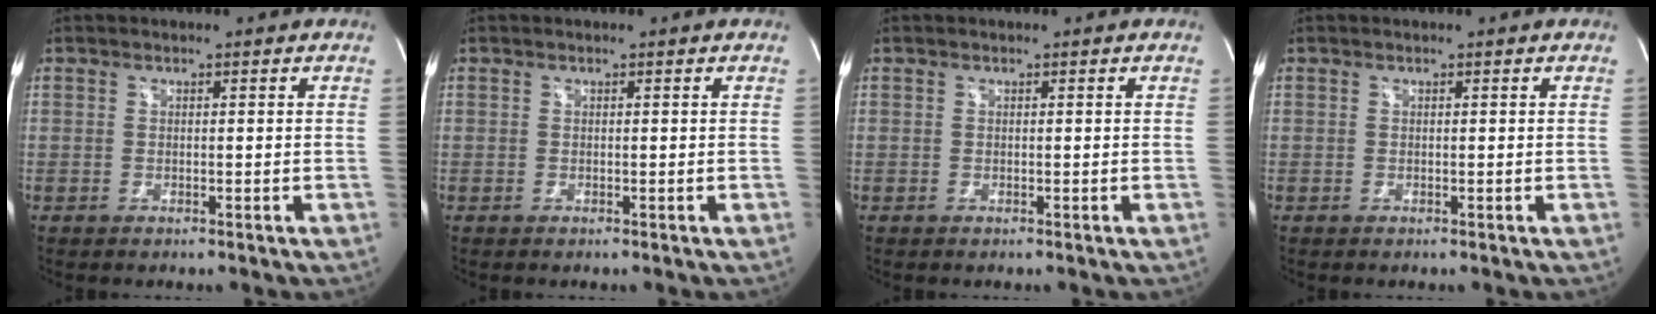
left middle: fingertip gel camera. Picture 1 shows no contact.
{"total": 0.0}
{"total": 0.0}
{"total": 0.0}